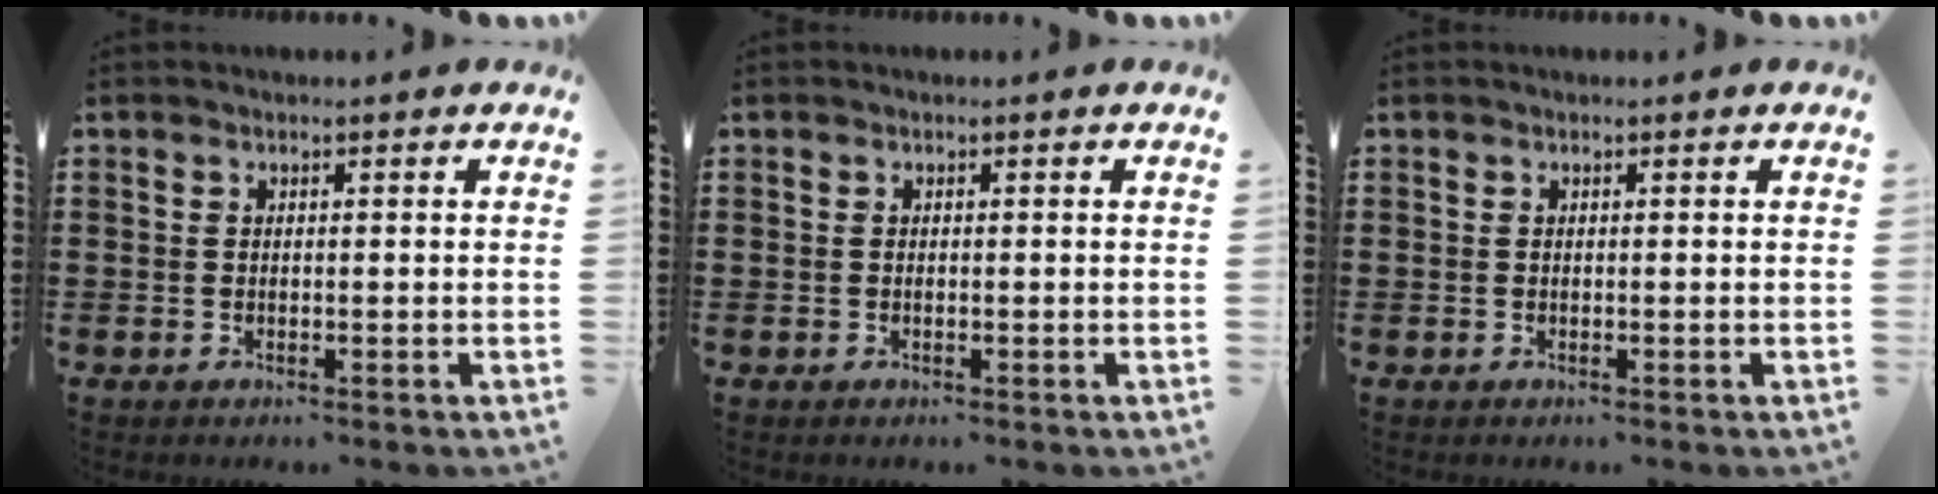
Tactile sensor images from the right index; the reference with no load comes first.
{"total": 0.0}
{"total": 0.0}